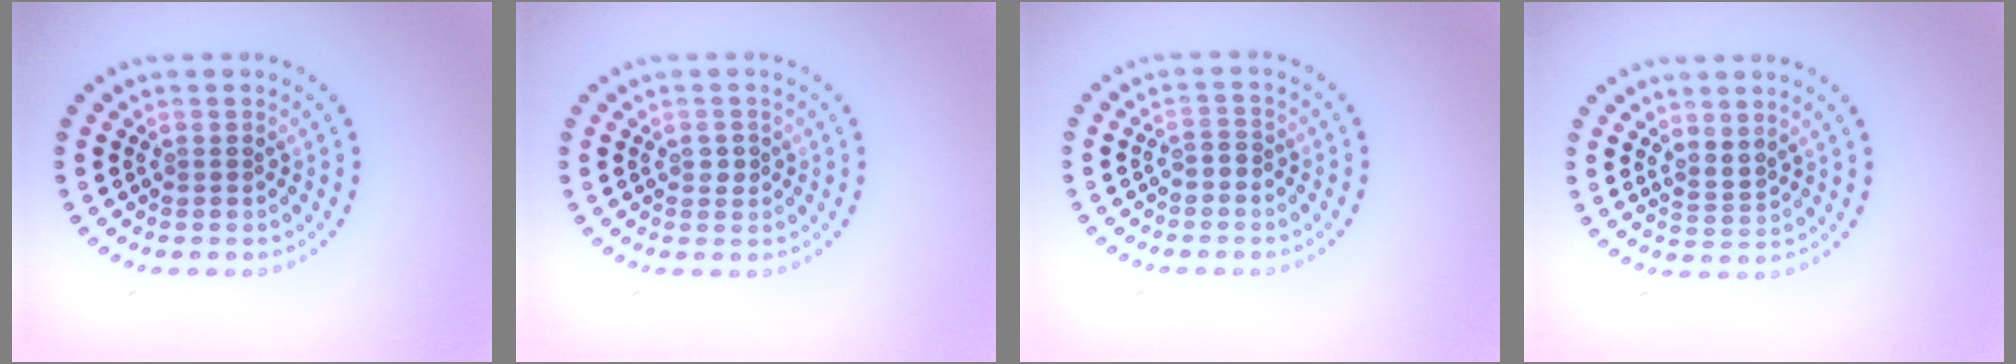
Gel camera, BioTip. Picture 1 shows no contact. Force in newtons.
{"total": 1.0, "press": 1.0, "slide": 0.2}
{"total": 0.8, "press": 0.8, "slide": 0.3}
{"total": 1.8, "press": 1.3, "slide": 1.3}